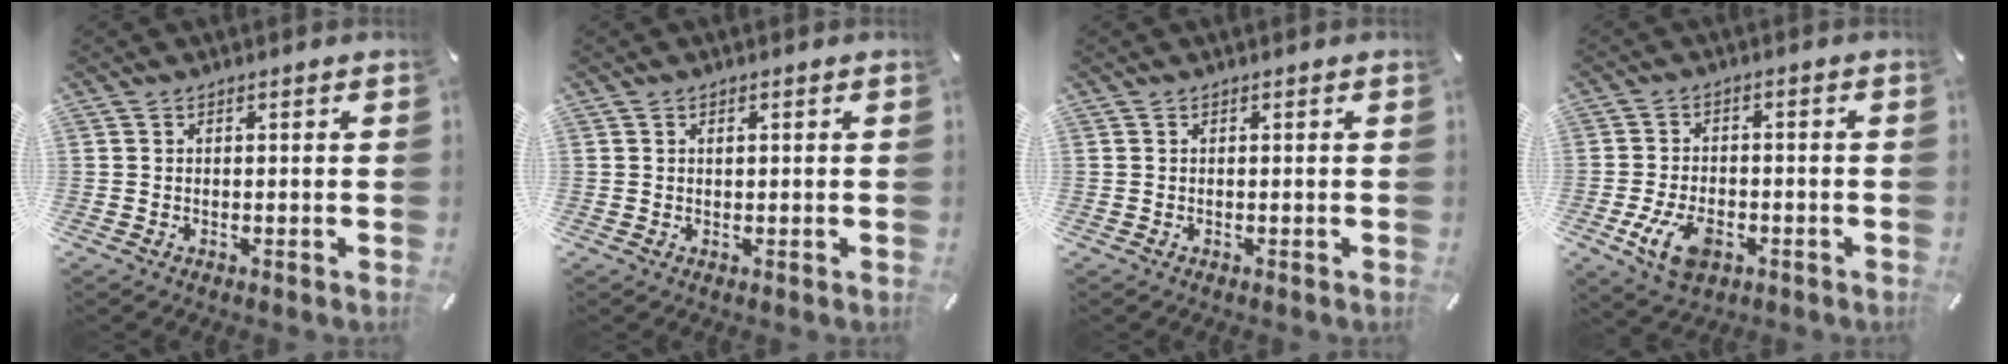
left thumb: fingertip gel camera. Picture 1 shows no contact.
{"total": 0.7, "force": [0.3, 0.4, 0.5], "torque": [-0.002, -0.002, 0.003]}
{"total": 0.0}
{"total": 8.7, "force": [-3.5, 5.3, 6.0], "torque": [-0.128, 0.002, -0.065]}